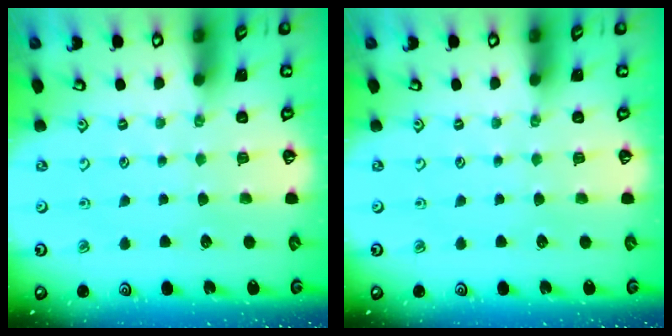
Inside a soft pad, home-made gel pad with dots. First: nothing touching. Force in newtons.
{"total": 0.0}